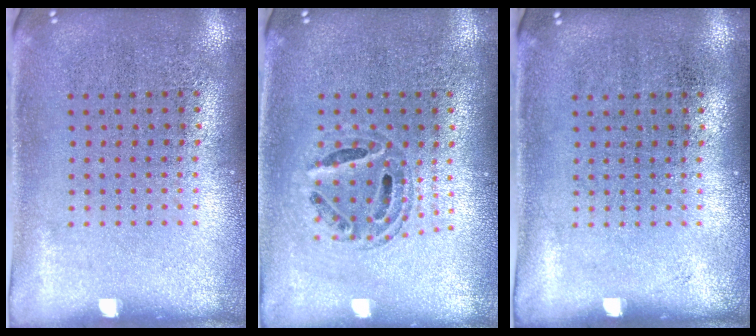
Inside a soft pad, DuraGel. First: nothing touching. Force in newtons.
{"total": 0.6, "press": 0.6, "slide": 0.2}
{"total": 0.0}